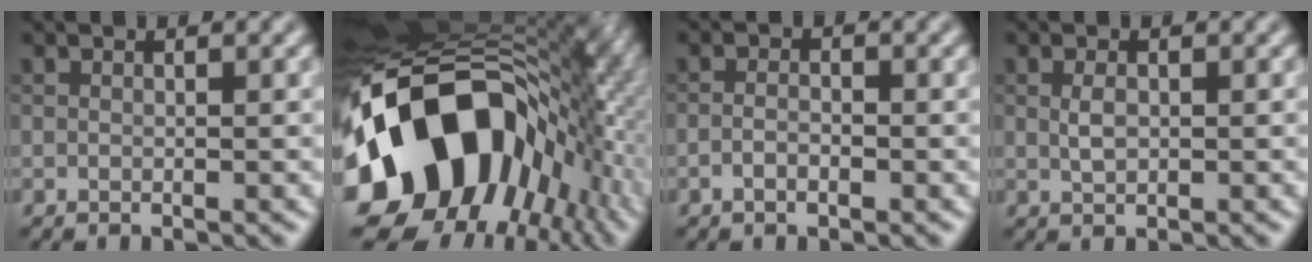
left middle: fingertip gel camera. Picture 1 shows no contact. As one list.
[{"total": 20.6, "force": [-3.6, 14.9, 13.7], "torque": [-0.254, -0.027, -0.064]}, {"total": 1.3, "force": [-0.7, 0.6, 0.9], "torque": [-0.019, 0.001, -0.015]}, {"total": 1.3, "force": [0.2, 0.8, 1.1], "torque": [-0.027, -0.001, 0.005]}]